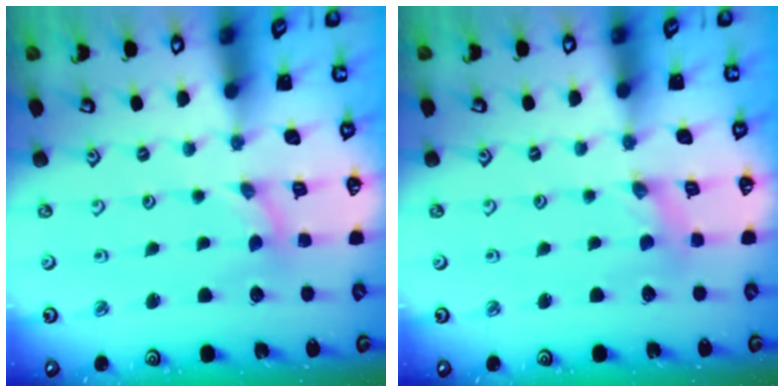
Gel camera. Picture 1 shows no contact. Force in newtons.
{"total": 0.0}